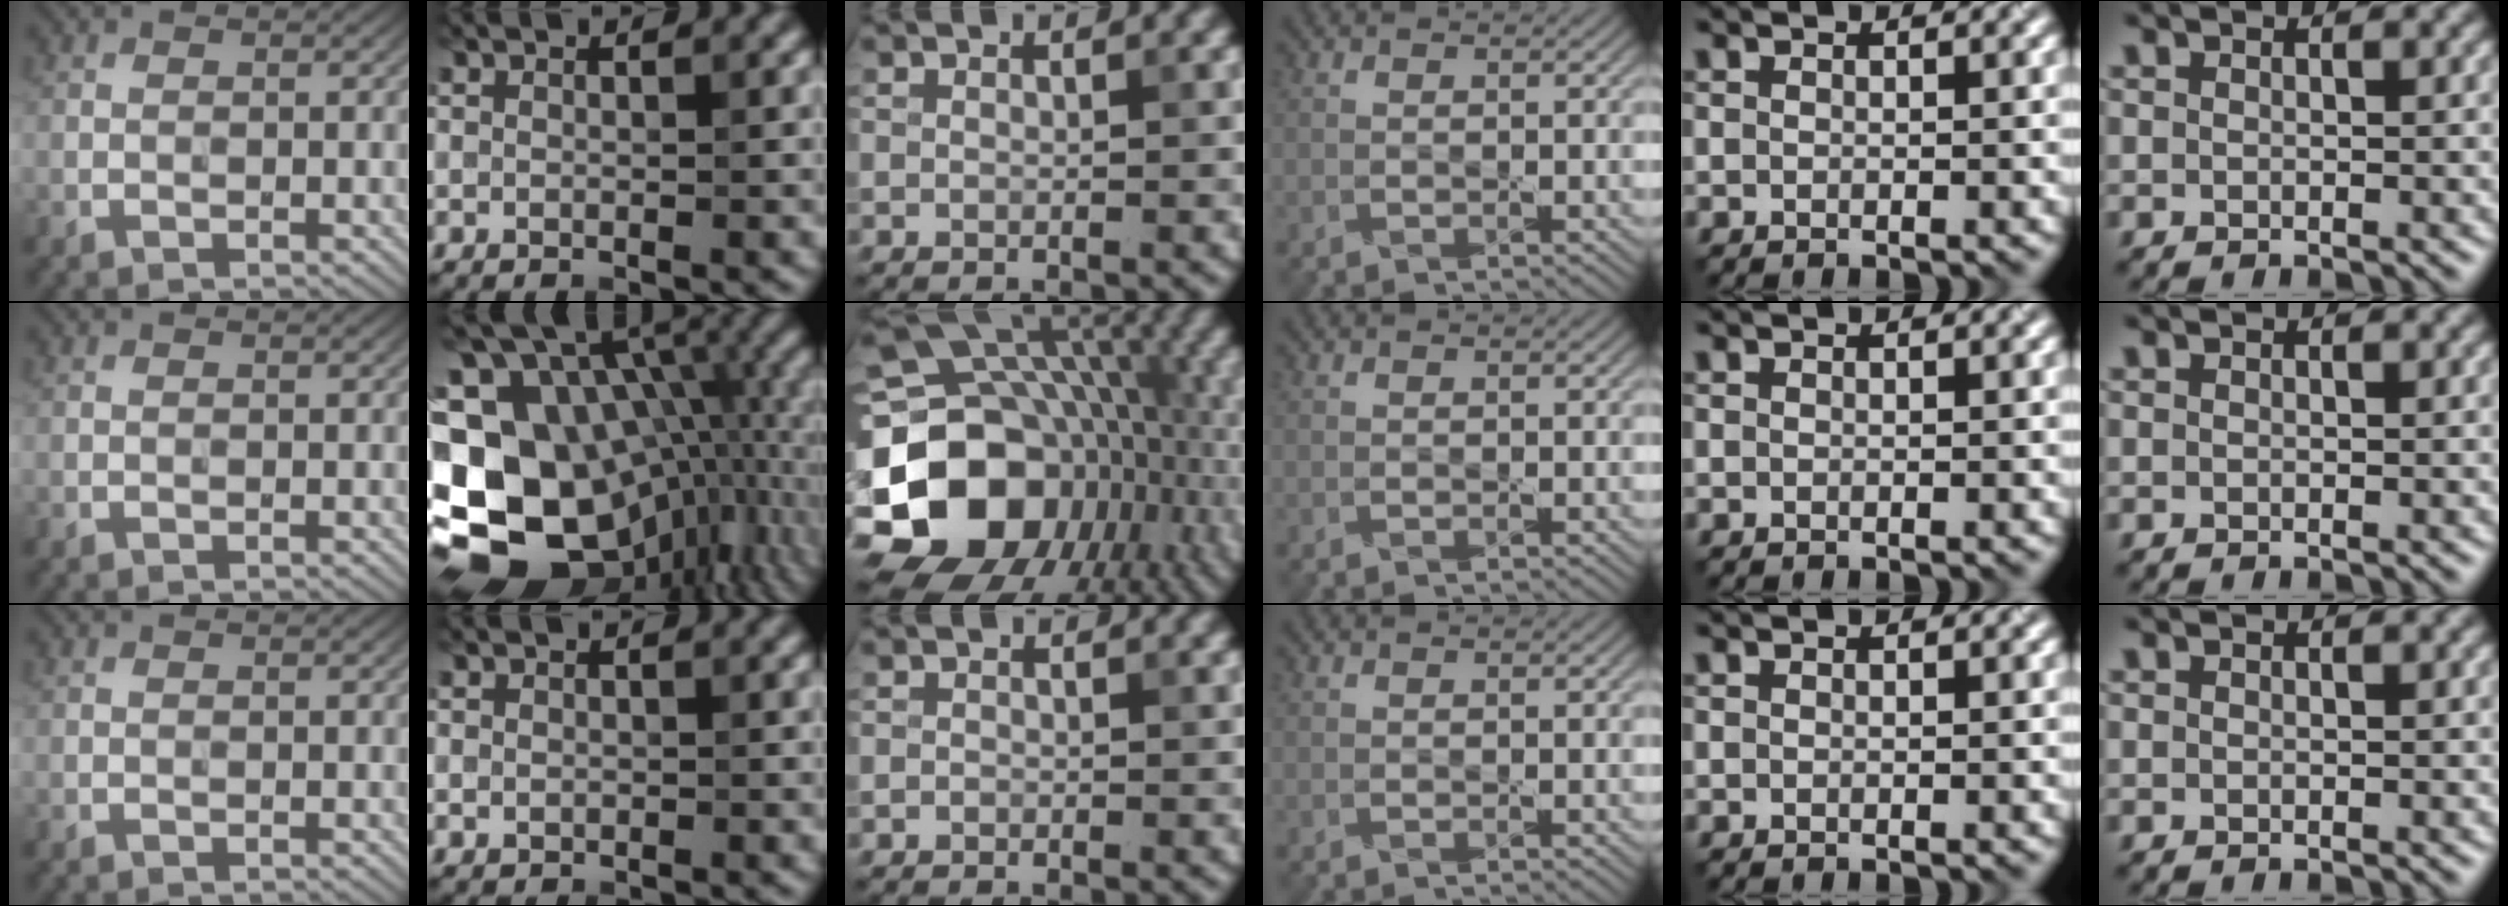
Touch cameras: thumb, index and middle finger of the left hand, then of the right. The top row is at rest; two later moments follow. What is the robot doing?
{"motion": "press", "object": "button"}